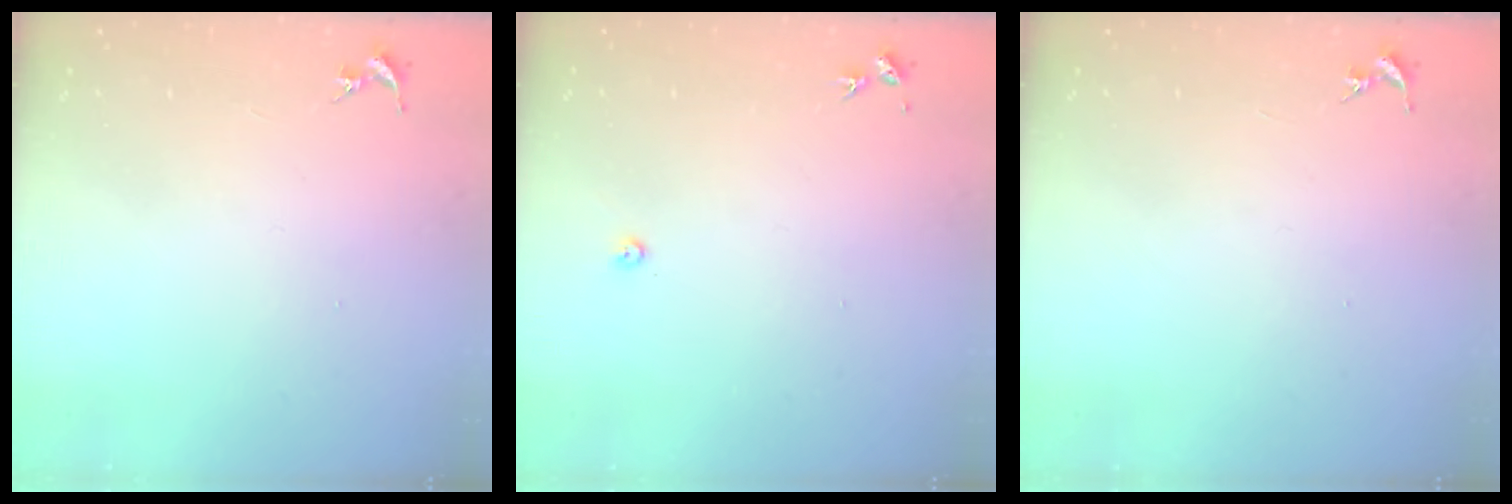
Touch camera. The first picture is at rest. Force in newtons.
{"total": 2.2, "press": 2.2, "slide": 0.3}
{"total": 0.0}